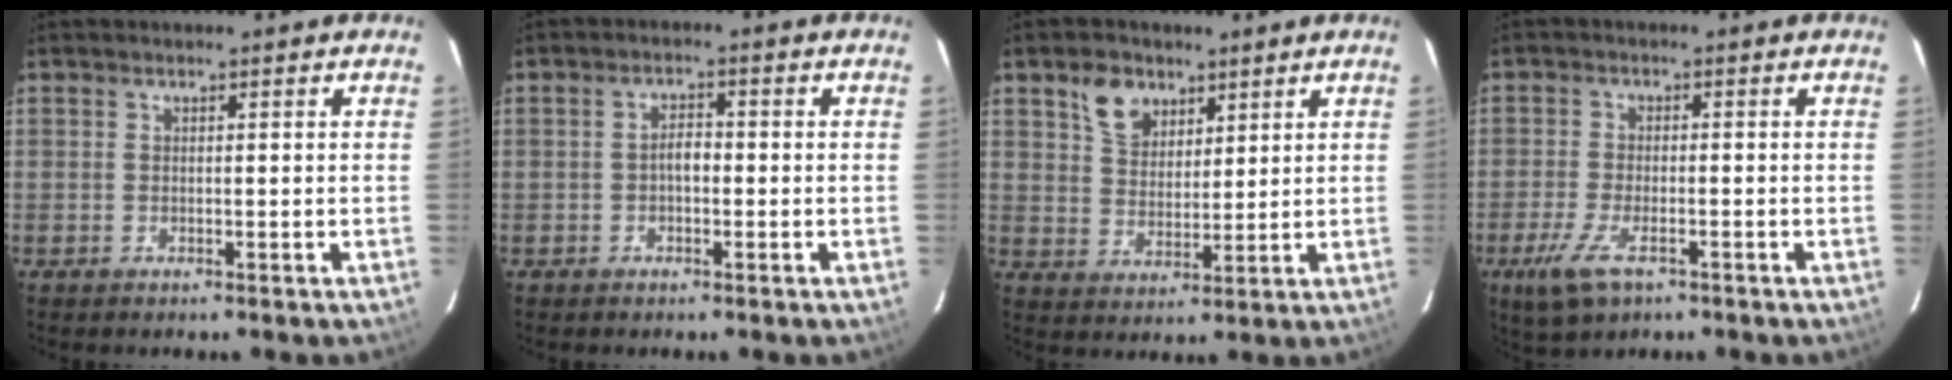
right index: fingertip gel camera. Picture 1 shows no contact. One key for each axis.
{"total": 2.3, "fx": -0.6, "fy": 1.2, "fz": 1.9, "tx": -0.035, "ty": 0.010, "tz": -0.010}
{"total": 7.0, "fx": 4.1, "fy": 4.8, "fz": 3.1, "tx": -0.054, "ty": 0.015, "tz": 0.079}
{"total": 7.4, "fx": -4.1, "fy": 2.9, "fz": 5.4, "tx": -0.135, "ty": -0.019, "tz": -0.076}